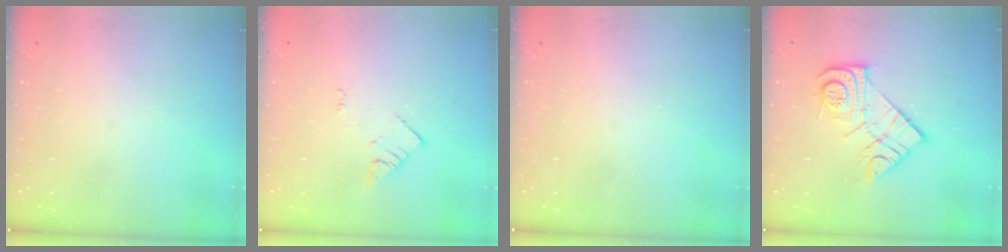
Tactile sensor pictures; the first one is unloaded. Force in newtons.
{"total": 2.7, "press": 2.6, "slide": 0.4}
{"total": 2.2, "press": 2.1, "slide": 0.4}
{"total": 13.4, "press": 13.4, "slide": 1.1}